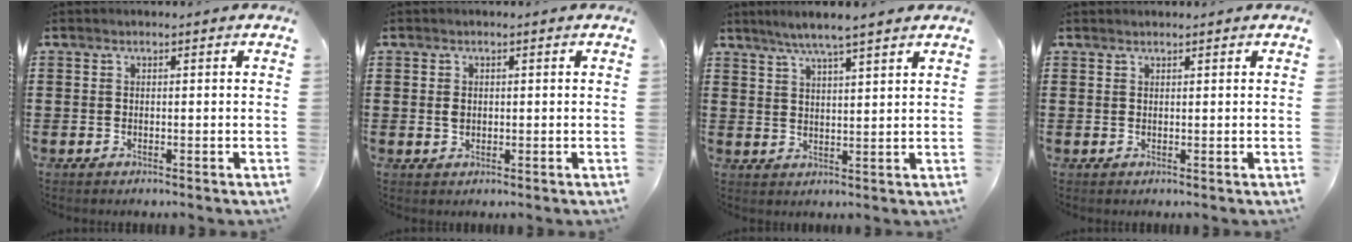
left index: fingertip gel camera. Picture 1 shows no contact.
{"total": 1.3, "force": [0.2, 0.9, 0.9], "torque": [-0.021, 0.005, 0.004]}
{"total": 4.8, "force": [4.1, -0.2, 2.5], "torque": [-0.060, -0.010, 0.072]}
{"total": 0.6, "force": [0.6, 0.0, 0.1], "torque": [-0.003, 0.000, 0.013]}